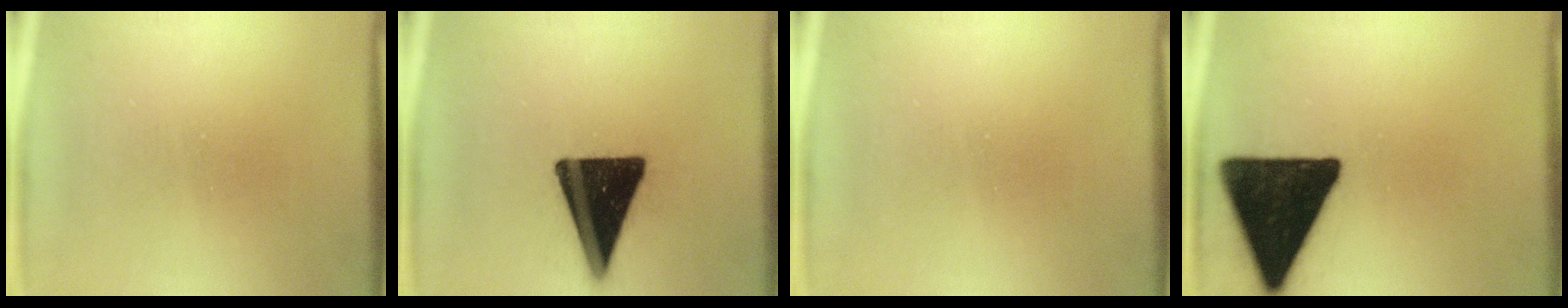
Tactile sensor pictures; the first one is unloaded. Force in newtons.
{"total": 18.8}
{"total": 0.0}
{"total": 19.3}